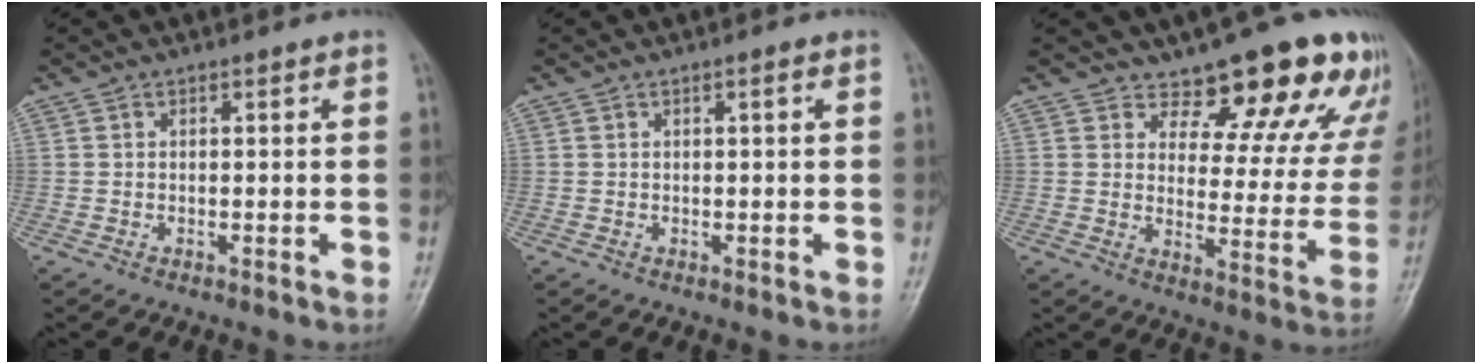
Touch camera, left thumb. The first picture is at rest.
{"total": 0.9, "force": [0.3, 0.2, 0.8], "torque": [-0.015, 0.001, 0.003]}
{"total": 16.5, "force": [13.5, 6.6, 7.0], "torque": [-0.027, -0.095, 0.155]}